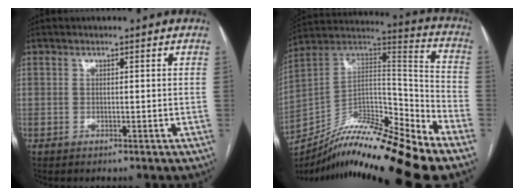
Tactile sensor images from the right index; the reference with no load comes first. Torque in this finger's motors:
{"motor_torque": [0.56, -1.52, -0.36, -0.20]}